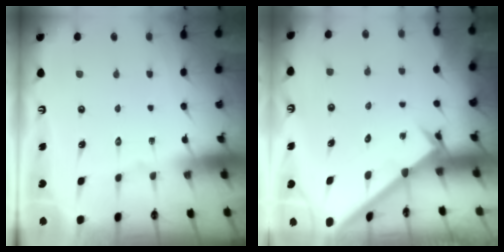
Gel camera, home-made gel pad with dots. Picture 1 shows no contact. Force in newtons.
{"total": 2.1, "press": 2.1, "slide": 0.2}